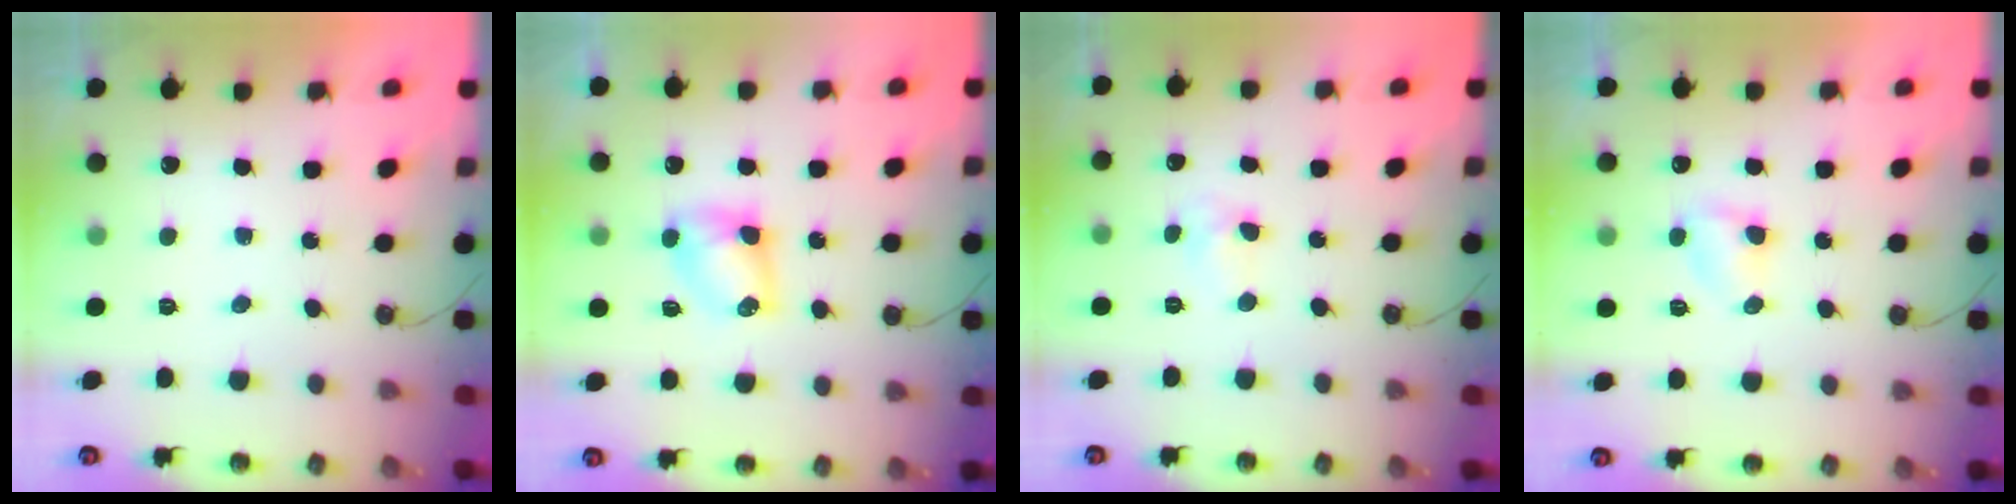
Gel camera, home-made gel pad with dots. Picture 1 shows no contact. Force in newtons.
{"total": 4.6, "press": 4.5, "slide": 0.4}
{"total": 4.3, "press": 4.2, "slide": 0.7}
{"total": 4.5, "press": 4.4, "slide": 0.6}